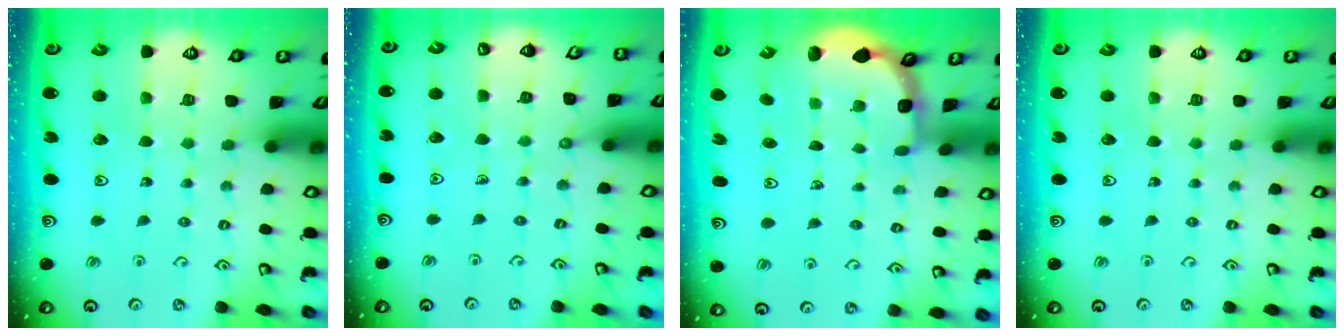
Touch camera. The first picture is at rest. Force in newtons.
{"total": 2.5, "press": 2.5, "slide": 0.4}
{"total": 1.8, "press": 1.4, "slide": 1.1}
{"total": 0.0}